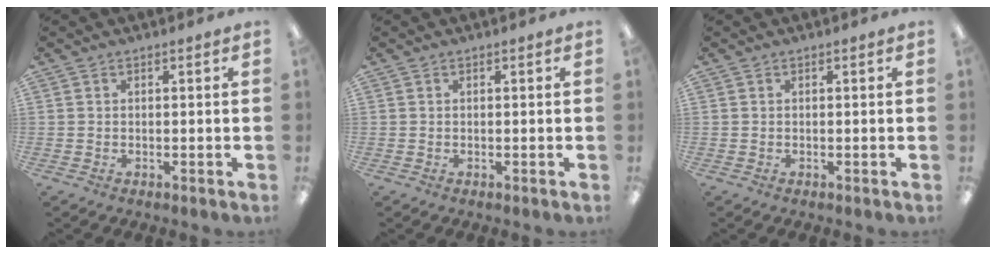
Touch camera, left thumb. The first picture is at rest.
{"total": 0.0}
{"total": 0.0}